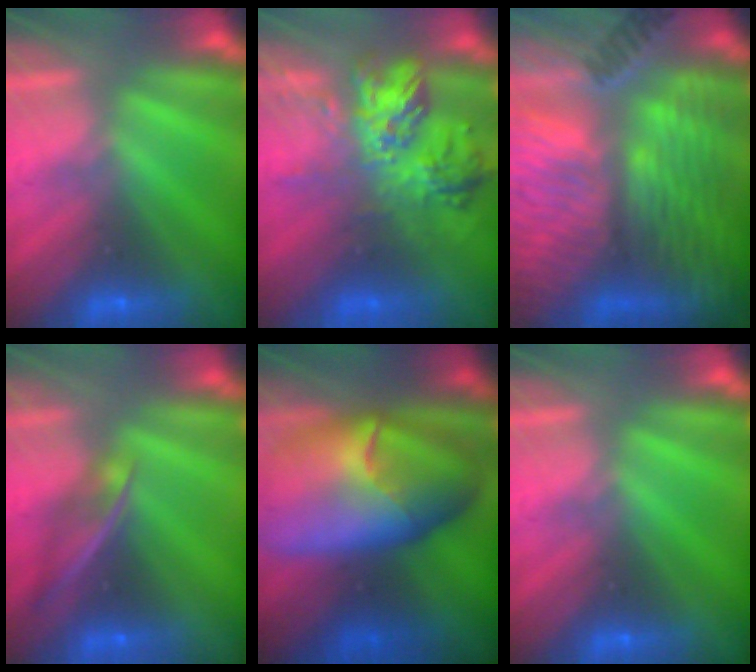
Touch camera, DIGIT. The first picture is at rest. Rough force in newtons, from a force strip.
{"total": 9.0}
{"total": 8.7}
{"total": 7.4}
{"total": 8.6}
{"total": 0.0}